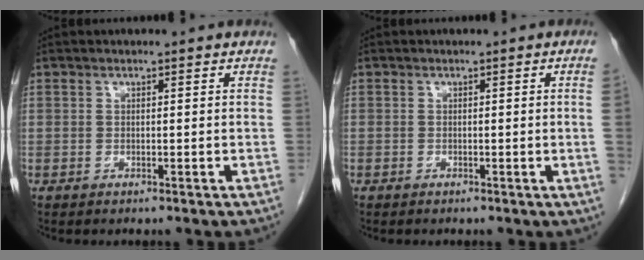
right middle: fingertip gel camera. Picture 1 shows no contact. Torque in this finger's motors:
{"motor_torque": [0.97, -1.16, -0.43, -0.21]}